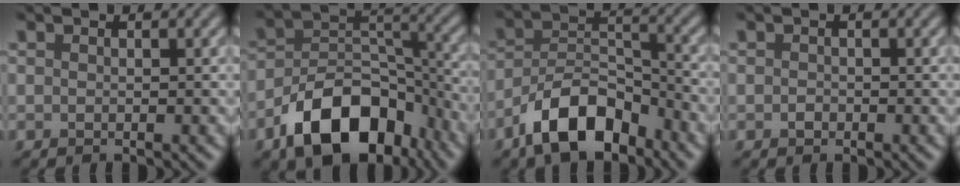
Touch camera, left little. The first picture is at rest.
{"total": 10.9, "force": [-6.6, 6.1, 6.3], "torque": [-0.102, -0.002, -0.120]}
{"total": 8.1, "force": [-5.5, 3.6, 4.7], "torque": [-0.073, 0.005, -0.112]}
{"total": 0.7, "force": [-0.4, 0.5, 0.3], "torque": [-0.004, -0.002, -0.011]}